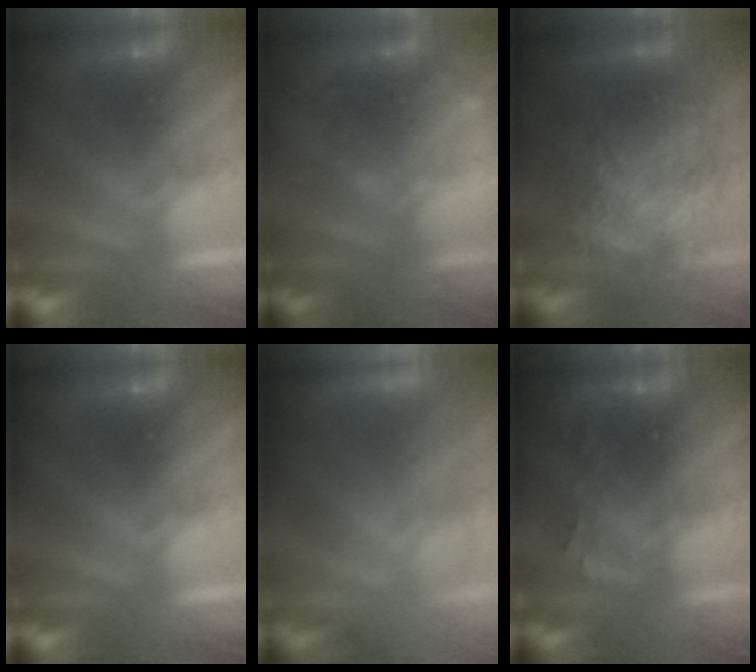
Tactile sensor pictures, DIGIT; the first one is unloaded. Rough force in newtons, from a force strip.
{"total": 2.2}
{"total": 7.9}
{"total": 0.0}
{"total": 7.8}
{"total": 2.7}